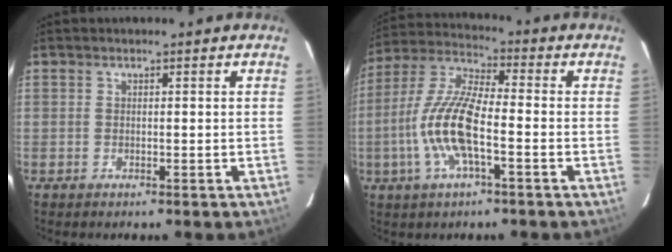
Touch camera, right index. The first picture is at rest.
{"total": 13.2, "force": [-3.7, 3.7, 12.1], "torque": [-0.256, -0.001, -0.077]}